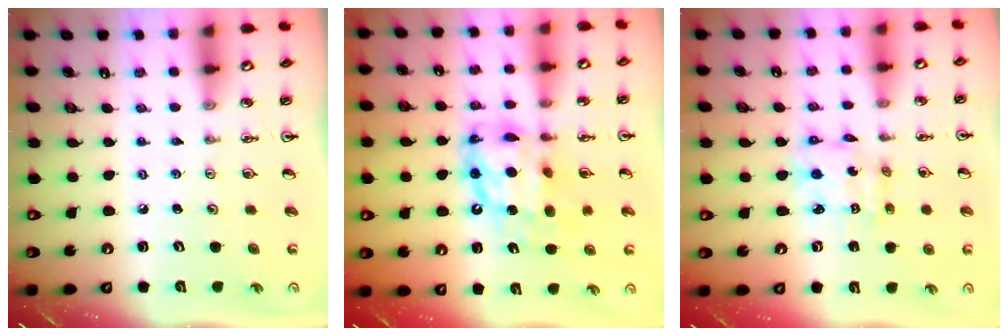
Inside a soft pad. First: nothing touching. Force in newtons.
{"total": 12.8, "press": 12.7, "slide": 1.2}
{"total": 7.0, "press": 7.0, "slide": 0.4}